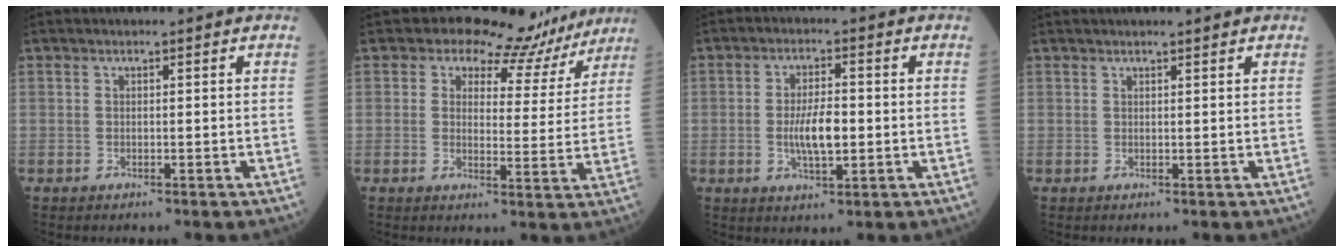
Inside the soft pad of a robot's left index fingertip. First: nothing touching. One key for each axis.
{"total": 11.0, "fx": 9.6, "fy": 5.0, "fz": 1.9, "tx": 0.004, "ty": -0.007, "tz": 0.091}
{"total": 5.3, "fx": -0.6, "fy": 1.8, "fz": 4.9, "tx": -0.091, "ty": 0.000, "tz": -0.011}
{"total": 2.5, "fx": 2.3, "fy": 0.1, "fz": 1.0, "tx": -0.005, "ty": 0.016, "tz": 0.030}